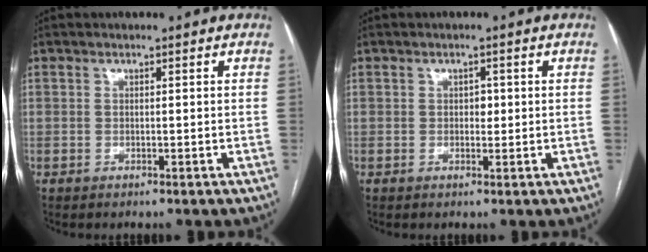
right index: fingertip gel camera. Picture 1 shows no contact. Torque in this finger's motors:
{"motor_torque": [0.71, 0.20, -0.02, 0.02]}